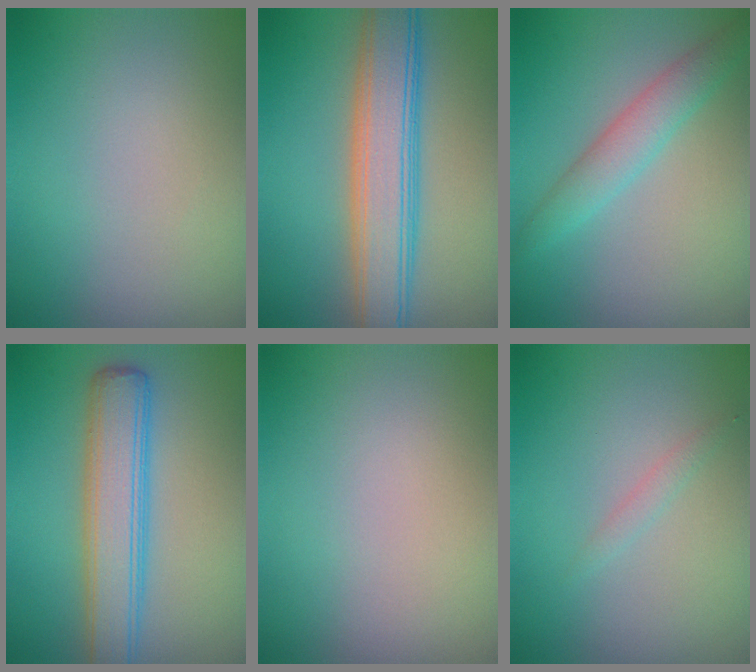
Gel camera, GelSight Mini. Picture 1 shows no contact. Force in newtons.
{"total": 7.0, "press": 7.0, "slide": 0.3}
{"total": 3.0, "press": 3.0, "slide": 0.1}
{"total": 5.6, "press": 5.6, "slide": 0.1}
{"total": 0.0}
{"total": 0.7, "press": 0.7, "slide": 0.0}